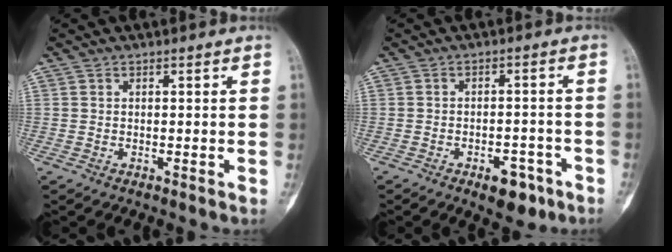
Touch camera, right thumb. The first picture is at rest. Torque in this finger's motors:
{"motor_torque": [1.54, 0.89, 0.57, -0.91, 0.04]}